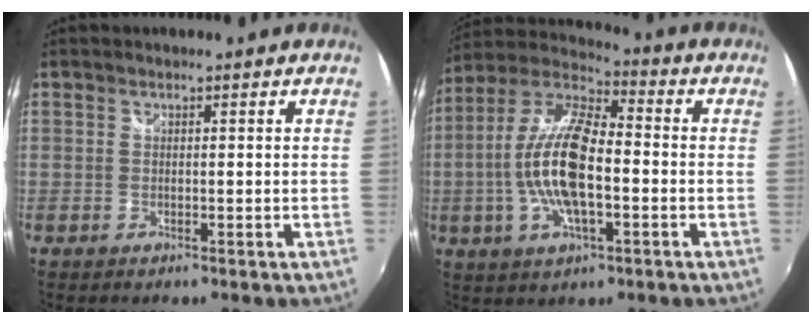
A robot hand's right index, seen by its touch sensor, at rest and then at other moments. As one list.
[{"total": 15.7, "force": [-2.5, 5.7, 14.4], "torque": [-0.288, 0.004, -0.053]}]